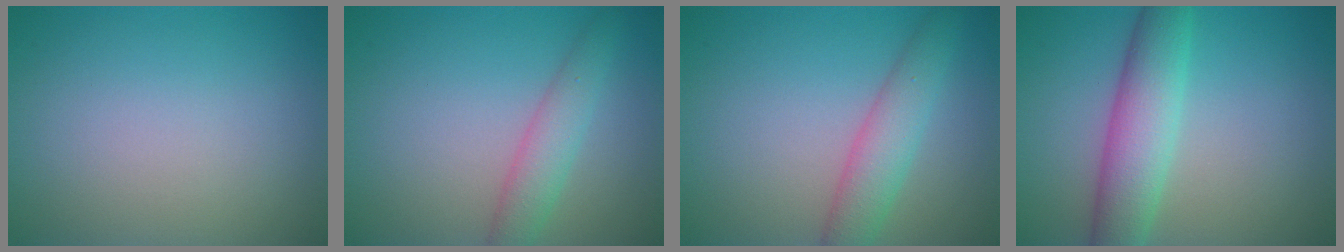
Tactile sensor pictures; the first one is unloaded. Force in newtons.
{"total": 2.8, "press": 2.8, "slide": 0.0}
{"total": 3.6, "press": 3.6, "slide": 0.1}
{"total": 5.5, "press": 5.5, "slide": 0.4}